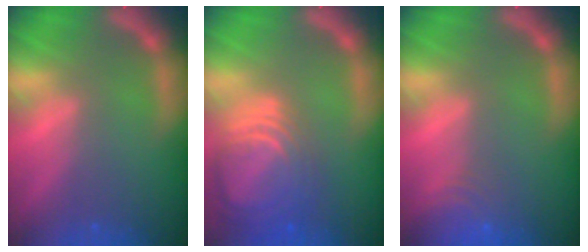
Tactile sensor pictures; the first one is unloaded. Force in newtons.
{"total": 9.5}
{"total": 4.5}